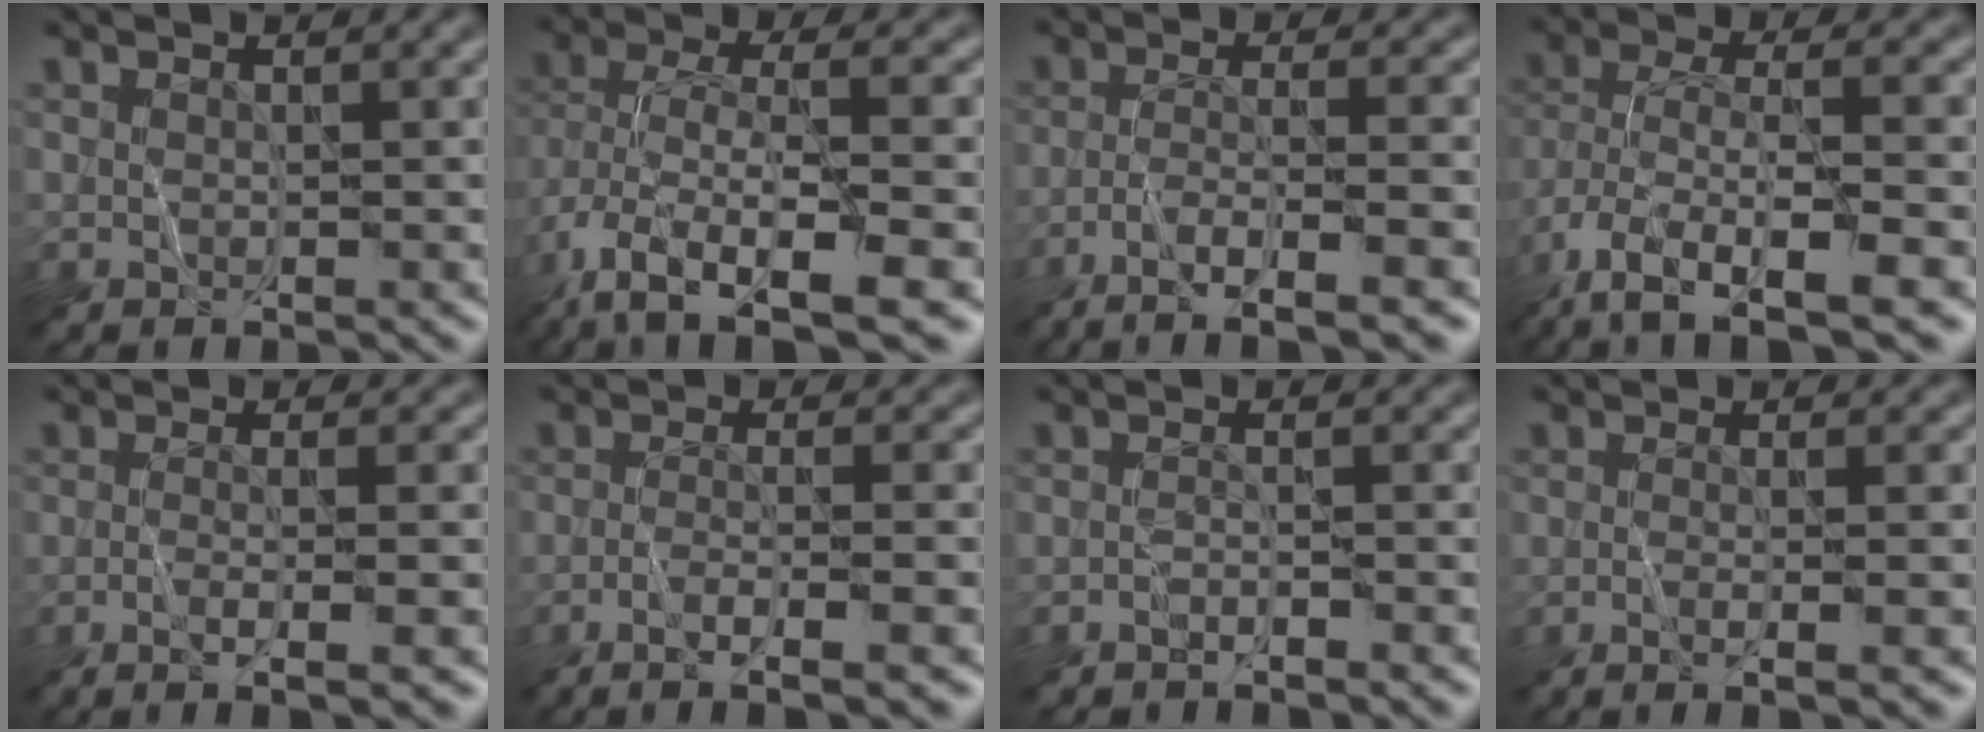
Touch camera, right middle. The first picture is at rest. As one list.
[{"total": 10.3, "force": [-4.4, 4.4, 8.2], "torque": [-0.168, -0.009, -0.074]}, {"total": 6.6, "force": [-3.8, 1.2, 5.2], "torque": [-0.075, 0.012, -0.071]}, {"total": 10.5, "force": [-5.6, 4.0, 8.0], "torque": [-0.166, -0.012, -0.094]}, {"total": 4.6, "force": [-1.6, 1.2, 4.2], "torque": [-0.049, 0.003, -0.028]}, {"total": 5.3, "force": [-2.7, 1.1, 4.5], "torque": [-0.062, 0.009, -0.051]}, {"total": 1.3, "force": [-1.3, 0.0, 0.3], "torque": [0.001, 0.002, -0.027]}, {"total": 4.3, "force": [-0.7, 1.7, 3.9], "torque": [-0.028, 0.006, -0.021]}]